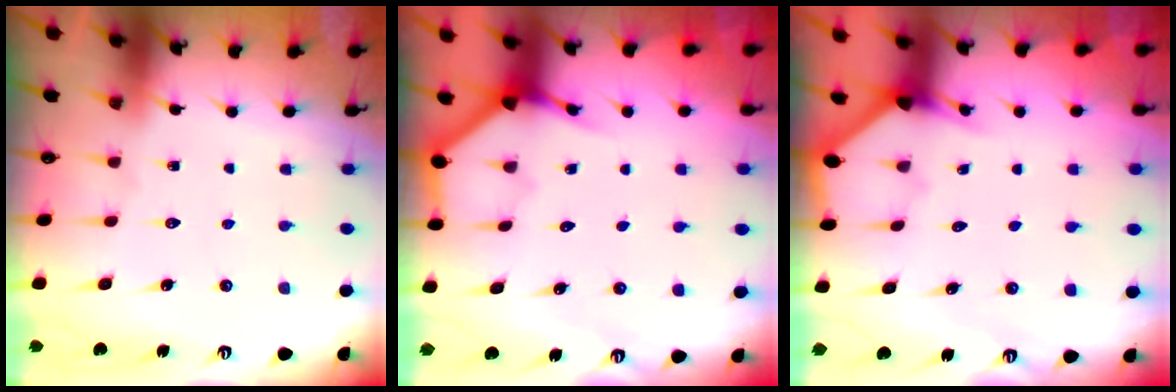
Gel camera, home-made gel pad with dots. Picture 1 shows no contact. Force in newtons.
{"total": 3.9, "press": 3.9, "slide": 0.2}
{"total": 3.0, "press": 3.0, "slide": 0.2}